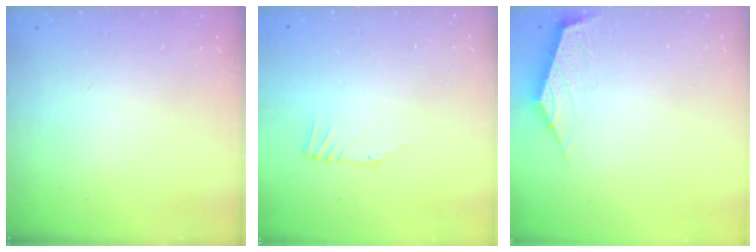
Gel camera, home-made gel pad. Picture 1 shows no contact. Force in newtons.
{"total": 1.3, "press": 1.2, "slide": 0.2}
{"total": 2.4, "press": 2.3, "slide": 0.6}